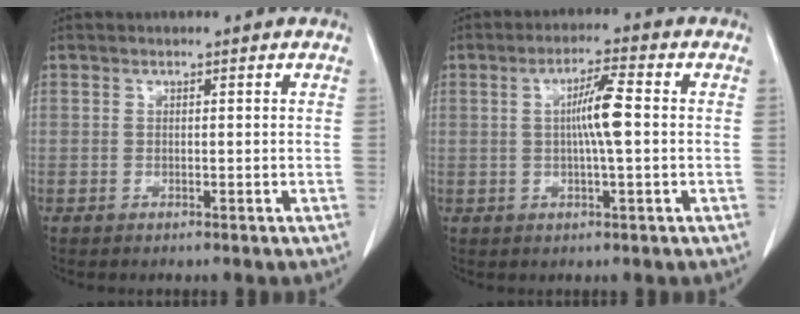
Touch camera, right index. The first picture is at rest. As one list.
[{"total": 5.7, "force": [0.3, 0.0, 5.7], "torque": [-0.098, 0.005, 0.006]}]